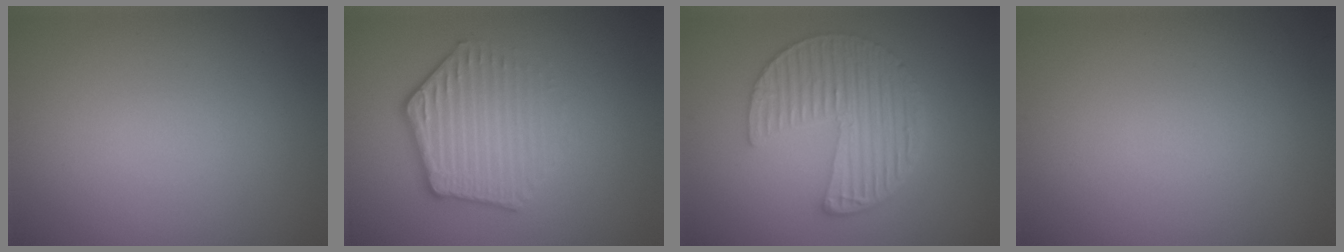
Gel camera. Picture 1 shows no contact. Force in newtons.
{"total": 4.2, "press": 3.2, "slide": 2.7}
{"total": 6.6, "press": 4.7, "slide": 4.5}
{"total": 0.0}